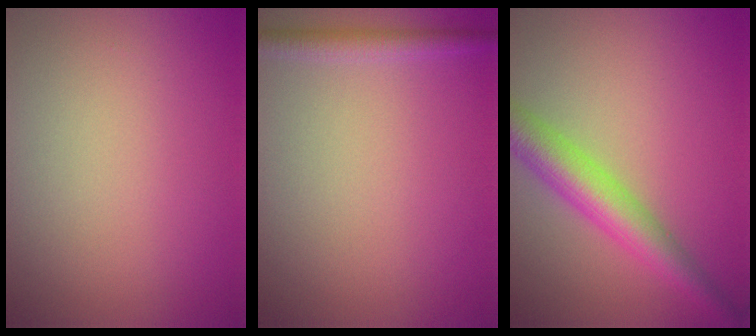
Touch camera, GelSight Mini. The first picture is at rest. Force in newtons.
{"total": 1.7, "press": 1.7, "slide": 0.1}
{"total": 5.2, "press": 5.2, "slide": 0.2}